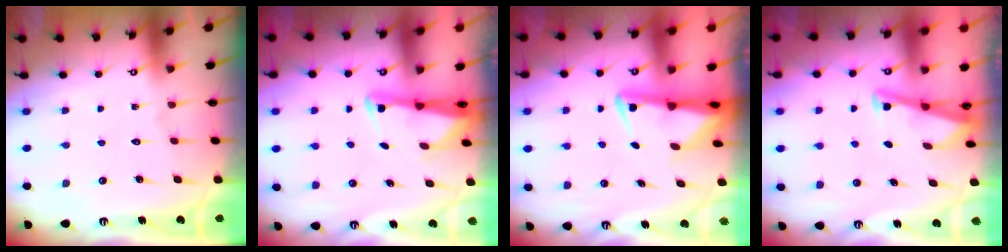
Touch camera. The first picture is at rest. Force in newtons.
{"total": 2.6, "press": 2.6, "slide": 0.5}
{"total": 4.0, "press": 4.0, "slide": 0.6}
{"total": 3.0, "press": 2.9, "slide": 0.3}